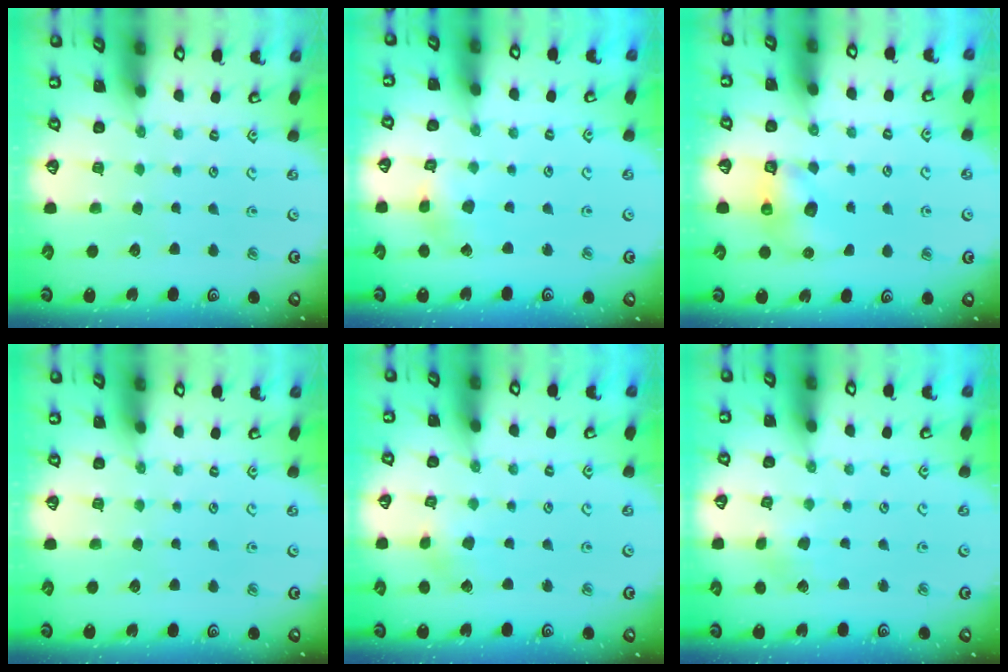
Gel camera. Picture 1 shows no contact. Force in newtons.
{"total": 3.3, "press": 3.3, "slide": 0.3}
{"total": 7.9, "press": 7.8, "slide": 0.5}
{"total": 0.0}
{"total": 2.3, "press": 2.2, "slide": 0.3}
{"total": 2.8, "press": 2.8, "slide": 0.2}